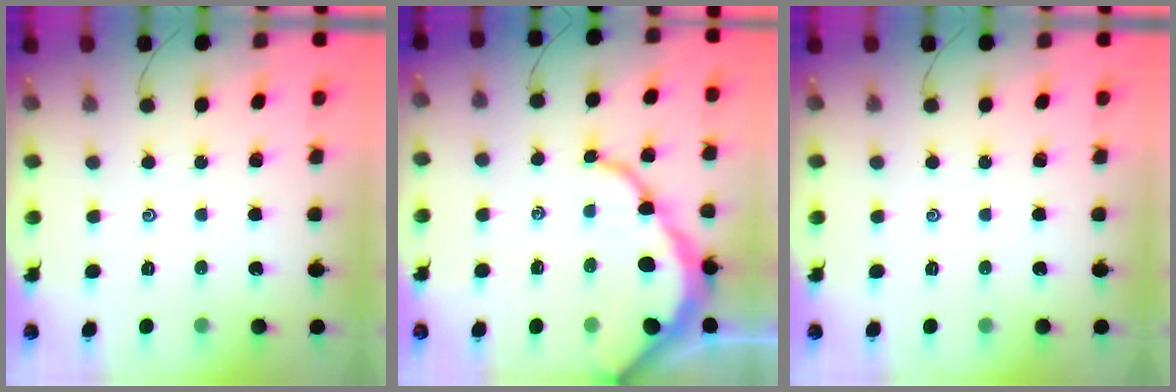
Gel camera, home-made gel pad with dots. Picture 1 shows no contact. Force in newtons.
{"total": 11.5, "press": 11.5, "slide": 1.1}
{"total": 0.0}